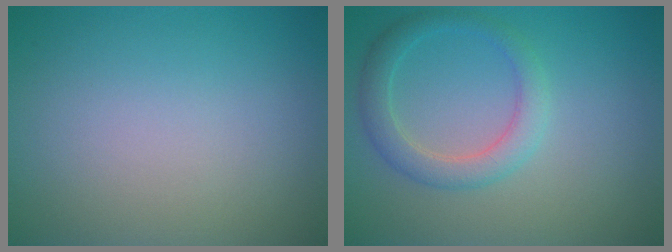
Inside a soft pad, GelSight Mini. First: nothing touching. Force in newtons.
{"total": 2.8, "press": 2.8, "slide": 0.2}